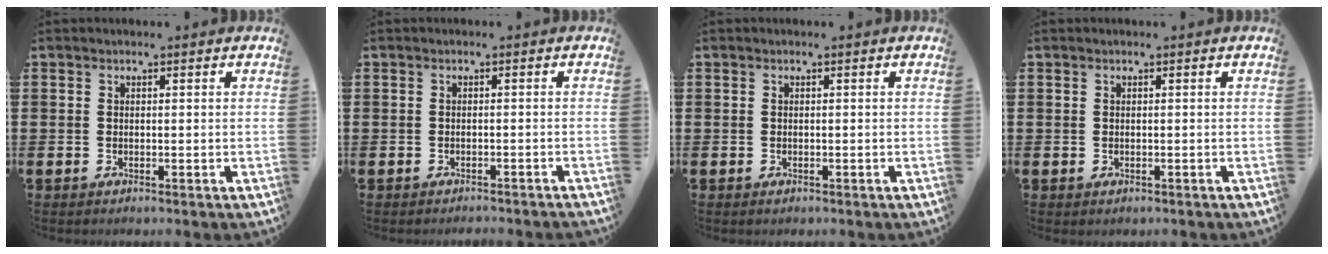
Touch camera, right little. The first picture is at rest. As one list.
[{"total": 0.7, "force": [-0.7, -0.1, 0.1], "torque": [-0.001, -0.001, -0.015]}, {"total": 0.0}, {"total": 0.0}]